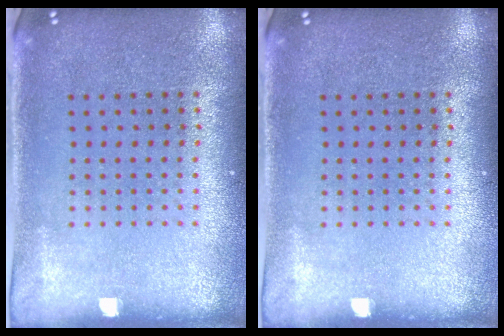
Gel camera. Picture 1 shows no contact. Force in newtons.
{"total": 0.0}